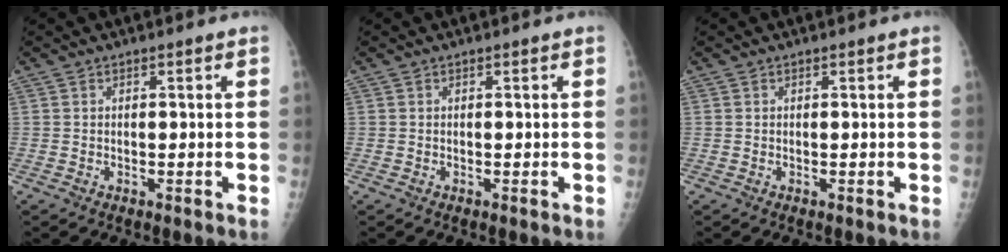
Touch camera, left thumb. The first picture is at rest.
{"total": 0.0}
{"total": 0.0}